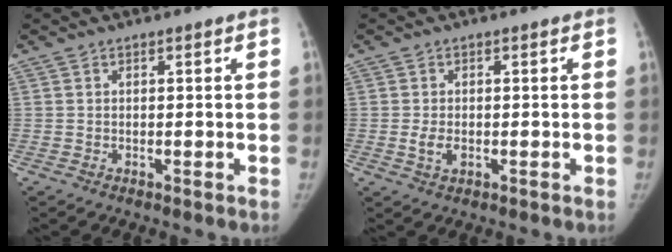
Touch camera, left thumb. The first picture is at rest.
{"total": 2.7, "force": [-0.6, 1.7, 2.1], "torque": [-0.039, 0.000, -0.010]}